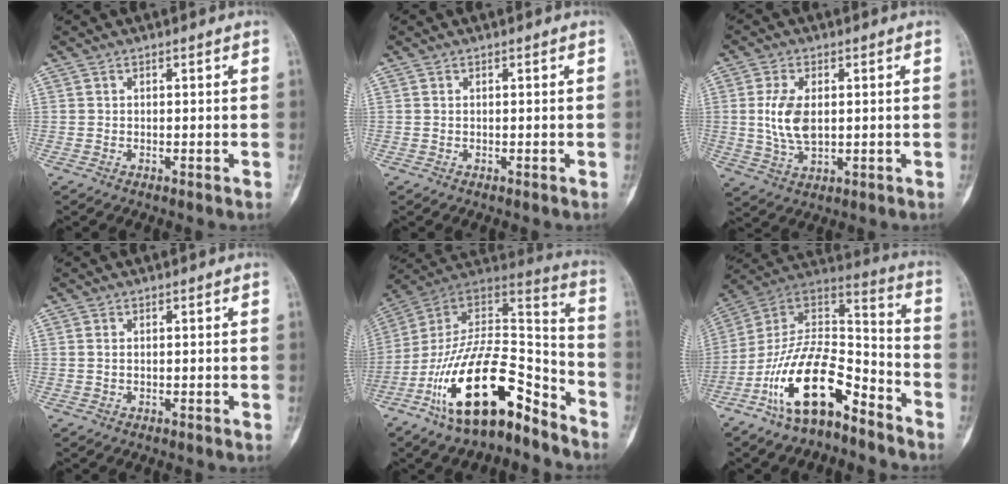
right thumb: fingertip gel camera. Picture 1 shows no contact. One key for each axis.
{"total": 0.0}
{"total": 8.1, "fx": 0.8, "fy": 4.5, "fz": 6.7, "tx": -0.135, "ty": -0.008, "tz": 0.021}
{"total": 0.9, "fx": 0.2, "fy": 0.5, "fz": 0.7, "tx": -0.019, "ty": 0.004, "tz": 0.008}
{"total": 22.9, "fx": -13.9, "fy": 9.1, "fz": 15.8, "tx": -0.266, "ty": 0.100, "tz": -0.240}
{"total": 18.8, "fx": -11.4, "fy": 7.9, "fz": 12.7, "tx": -0.211, "ty": 0.098, "tz": -0.206}